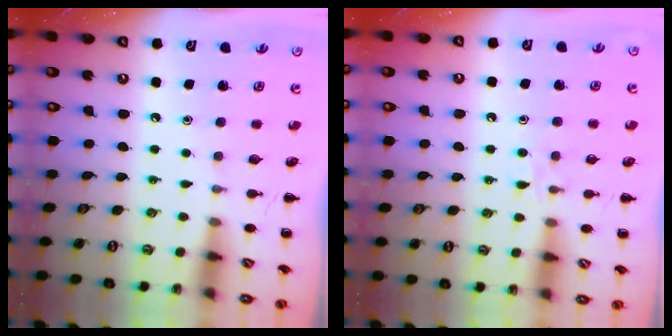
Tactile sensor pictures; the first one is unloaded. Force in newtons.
{"total": 5.9, "press": 5.5, "slide": 2.0}